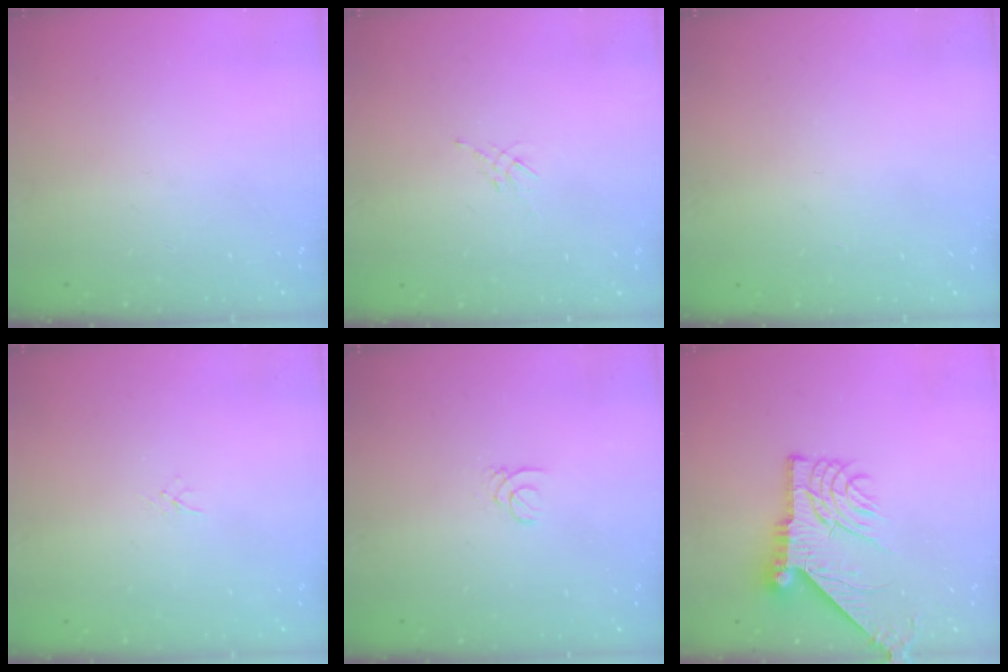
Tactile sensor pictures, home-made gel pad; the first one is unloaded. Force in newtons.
{"total": 2.1, "press": 2.0, "slide": 0.5}
{"total": 1.0, "press": 0.9, "slide": 0.2}
{"total": 1.5, "press": 1.5, "slide": 0.1}
{"total": 1.0, "press": 1.0, "slide": 0.1}
{"total": 13.8, "press": 13.8, "slide": 1.2}